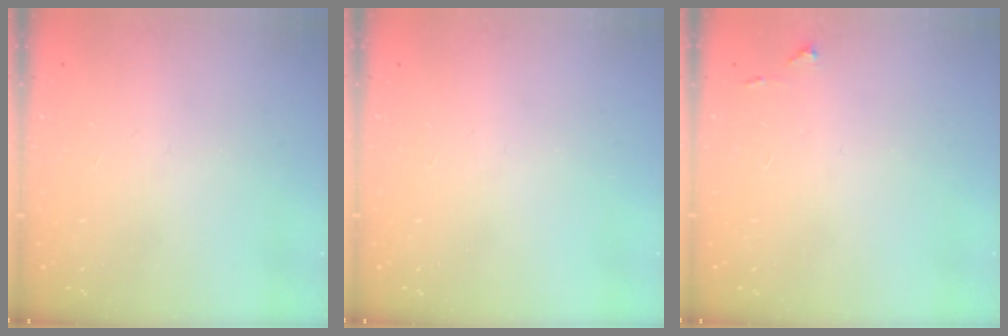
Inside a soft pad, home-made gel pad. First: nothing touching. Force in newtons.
{"total": 0.0}
{"total": 4.3, "press": 4.2, "slide": 0.7}